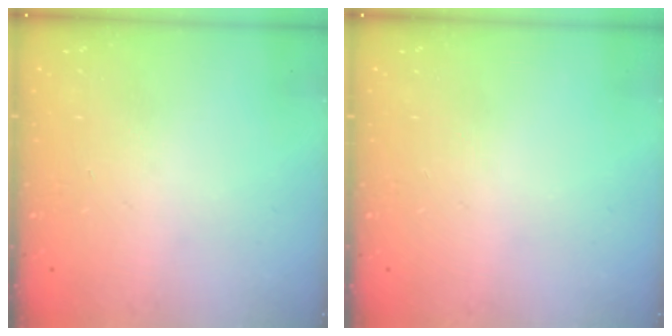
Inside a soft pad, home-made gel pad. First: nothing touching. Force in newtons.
{"total": 0.0}